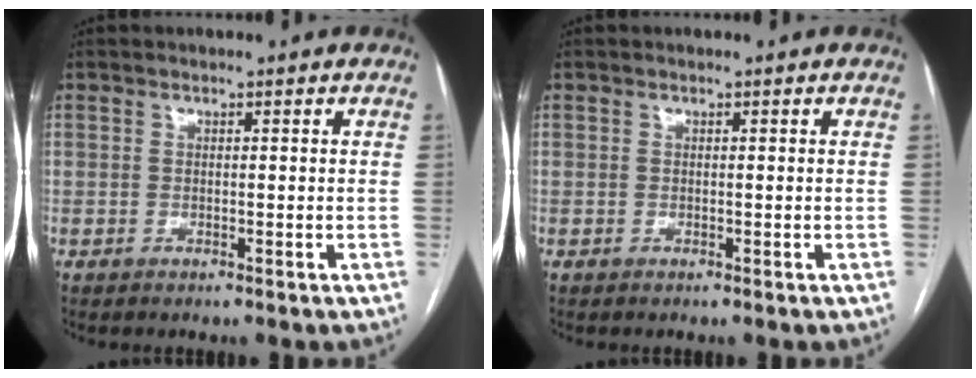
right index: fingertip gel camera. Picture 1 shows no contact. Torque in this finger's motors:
{"motor_torque": [0.02, 0.01, 0.01, 0.00]}